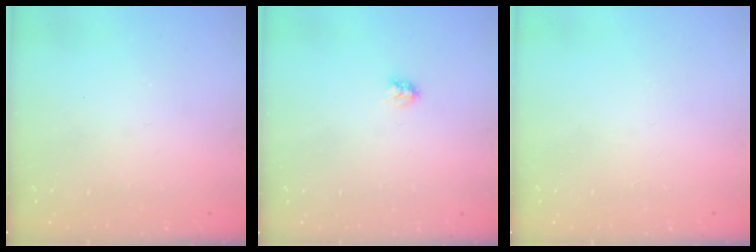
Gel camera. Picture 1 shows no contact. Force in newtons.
{"total": 3.0, "press": 3.0, "slide": 0.4}
{"total": 0.0}